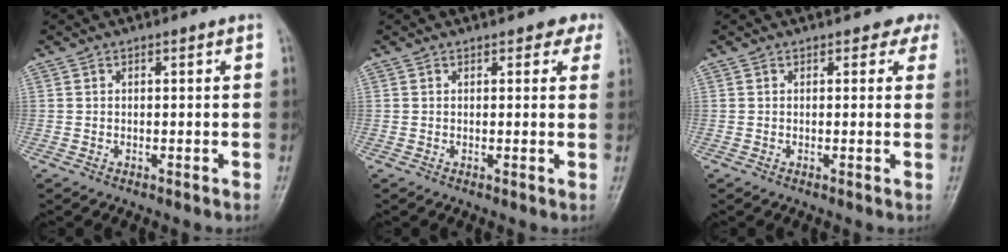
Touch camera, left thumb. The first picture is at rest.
{"total": 3.3, "force": [2.8, 1.7, 0.6], "torque": [0.024, -0.013, 0.016]}
{"total": 2.5, "force": [2.0, 1.4, 0.2], "torque": [0.023, -0.010, 0.004]}